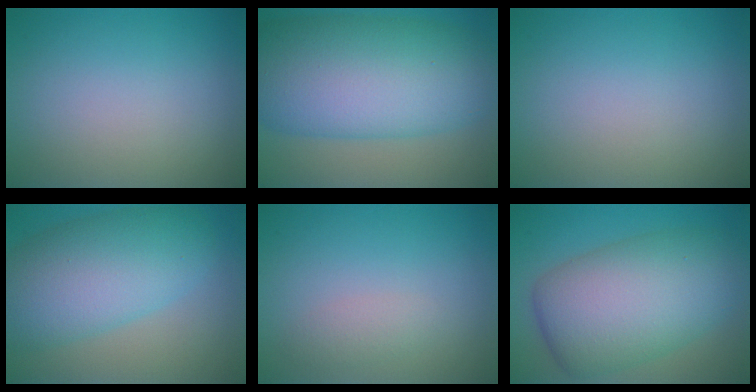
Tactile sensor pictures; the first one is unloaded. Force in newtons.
{"total": 13.5, "press": 13.5, "slide": 0.3}
{"total": 0.0}
{"total": 8.6, "press": 8.6, "slide": 0.7}
{"total": 1.2, "press": 1.2, "slide": 0.0}
{"total": 10.6, "press": 10.6, "slide": 0.3}